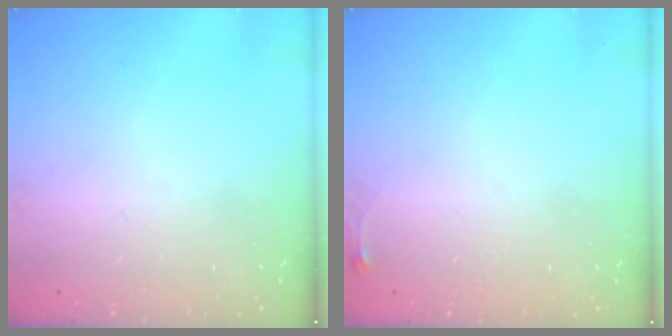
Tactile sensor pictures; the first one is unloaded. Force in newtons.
{"total": 3.6, "press": 3.6, "slide": 0.5}